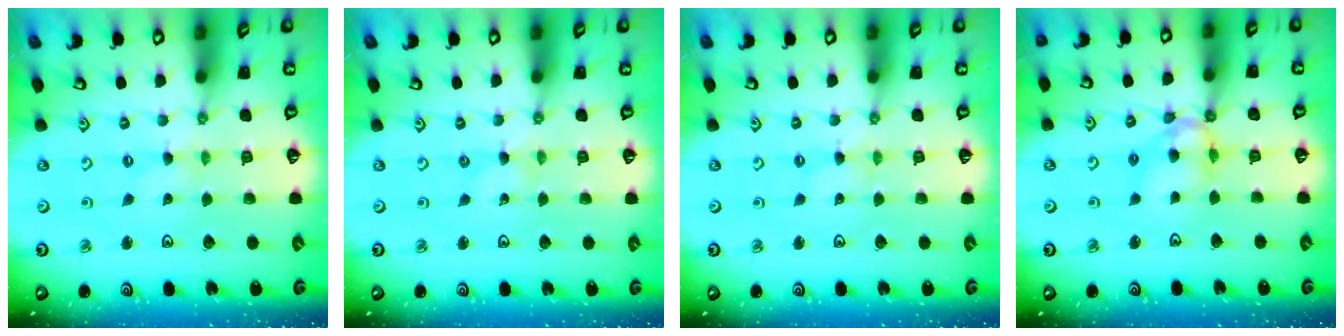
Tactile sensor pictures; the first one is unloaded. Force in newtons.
{"total": 0.0}
{"total": 0.8, "press": 0.7, "slide": 0.3}
{"total": 9.8, "press": 9.7, "slide": 1.2}